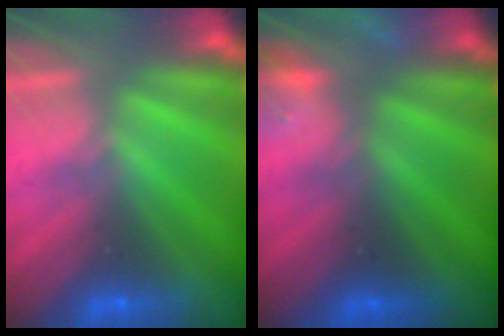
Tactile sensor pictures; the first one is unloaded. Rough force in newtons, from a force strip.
{"total": 6.6}